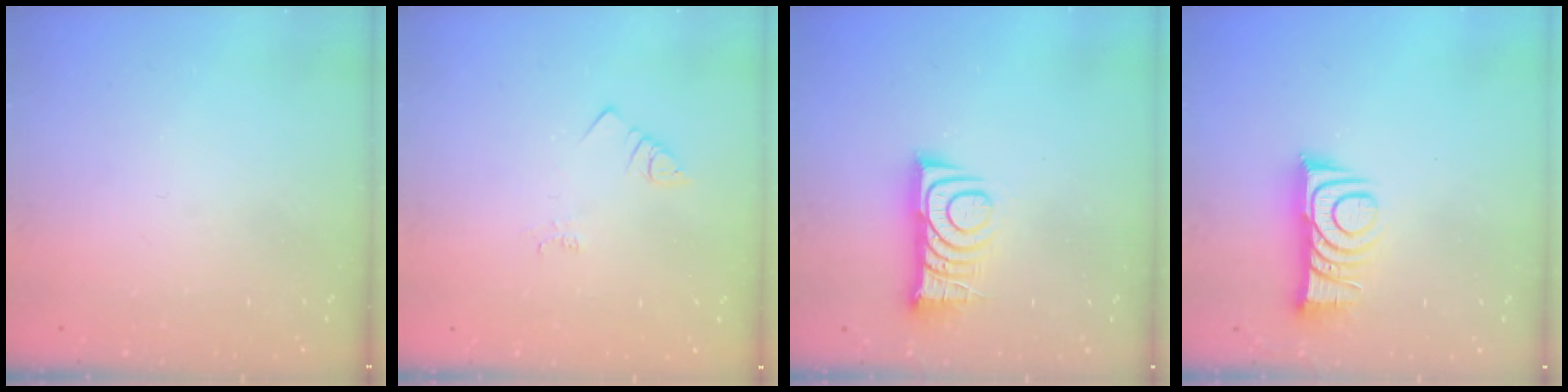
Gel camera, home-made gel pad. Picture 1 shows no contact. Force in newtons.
{"total": 1.4, "press": 1.4, "slide": 0.3}
{"total": 10.8, "press": 10.8, "slide": 0.9}
{"total": 10.2, "press": 10.2, "slide": 0.4}